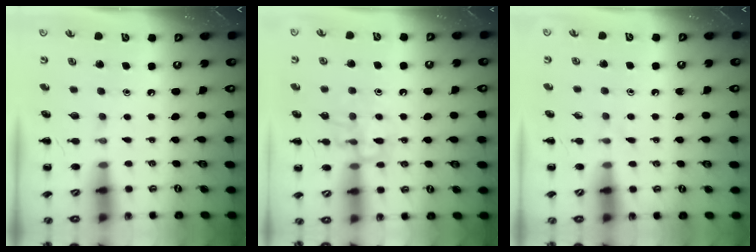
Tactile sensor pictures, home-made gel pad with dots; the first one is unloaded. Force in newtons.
{"total": 12.0, "press": 11.9, "slide": 0.9}
{"total": 2.9, "press": 2.6, "slide": 1.4}